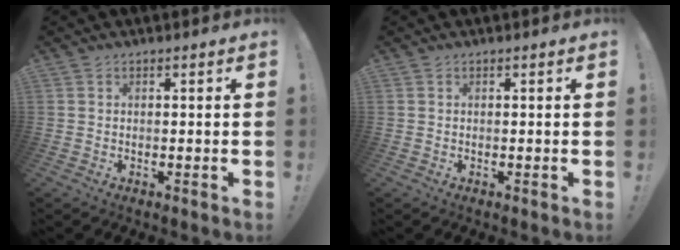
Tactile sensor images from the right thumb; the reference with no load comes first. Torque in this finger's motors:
{"motor_torque": [-0.01, 0.00, -0.08, 0.03, 0.07]}